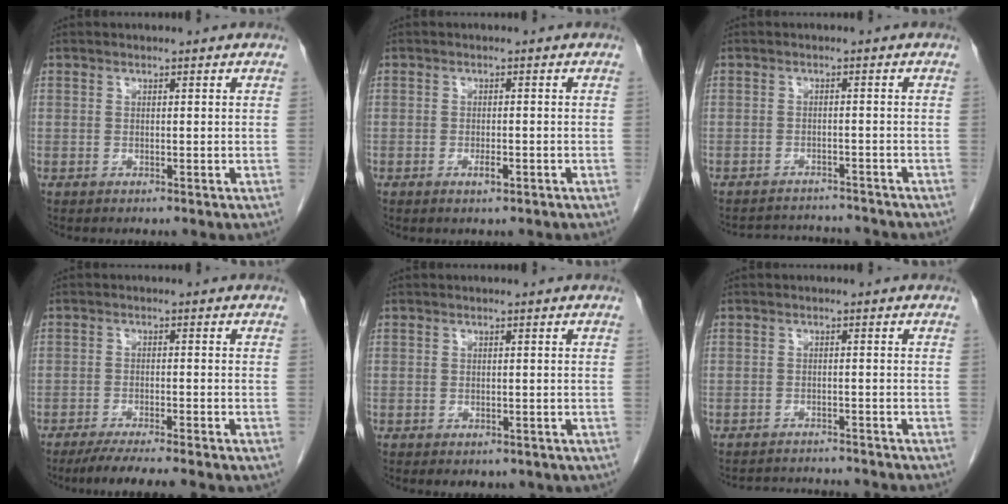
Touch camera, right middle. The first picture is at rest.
{"total": 1.4, "force": [-0.9, 0.2, 1.0], "torque": [-0.024, -0.002, -0.014]}
{"total": 7.4, "force": [-7.2, 1.0, 0.7], "torque": [-0.011, 0.007, -0.095]}
{"total": 9.0, "force": [-7.4, 0.4, 5.1], "torque": [-0.066, -0.017, -0.109]}
{"total": 4.1, "force": [-2.9, 2.3, 1.7], "torque": [-0.016, 0.001, -0.029]}
{"total": 8.2, "force": [-8.0, 0.9, 1.7], "torque": [-0.023, 0.000, -0.102]}